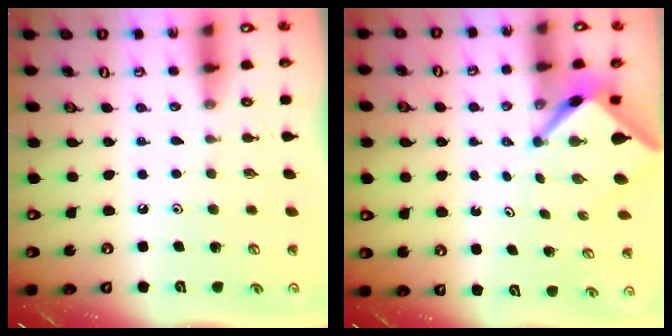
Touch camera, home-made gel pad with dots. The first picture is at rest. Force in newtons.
{"total": 3.6, "press": 3.6, "slide": 0.2}